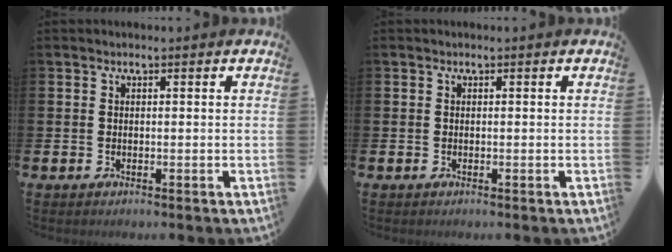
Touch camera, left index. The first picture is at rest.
{"total": 0.0}